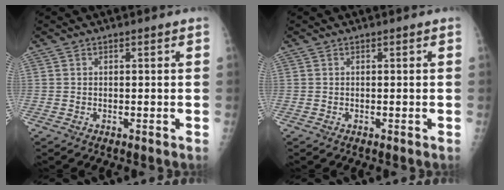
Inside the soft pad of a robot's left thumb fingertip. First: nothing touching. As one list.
[{"total": 0.0}]